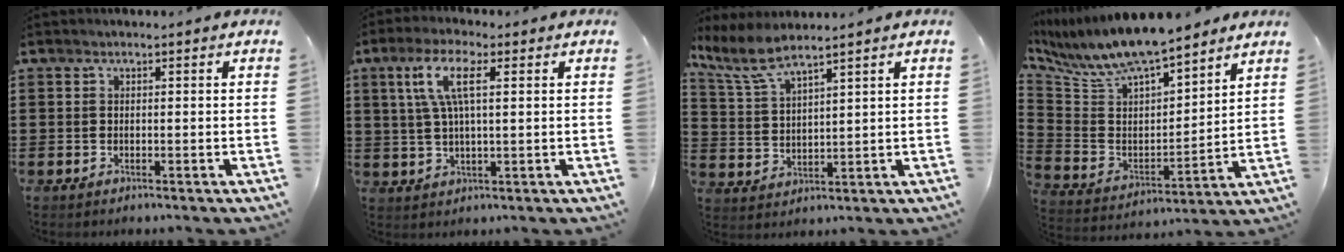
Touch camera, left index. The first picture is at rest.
{"total": 7.5, "force": [2.5, 2.2, 6.7], "torque": [-0.153, 0.005, 0.037]}
{"total": 5.9, "force": [4.9, 0.8, 3.3], "torque": [-0.081, -0.017, 0.087]}
{"total": 8.1, "force": [7.6, 1.3, 2.5], "torque": [-0.088, -0.052, 0.130]}